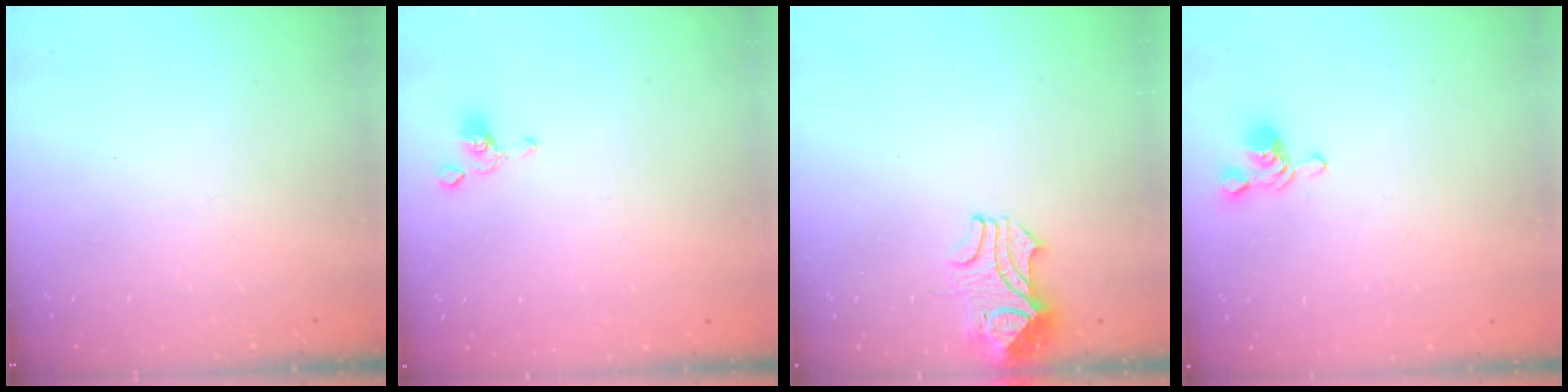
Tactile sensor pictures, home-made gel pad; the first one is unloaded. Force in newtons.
{"total": 2.3, "press": 2.2, "slide": 0.5}
{"total": 2.1, "press": 2.0, "slide": 0.7}
{"total": 1.3, "press": 1.1, "slide": 0.8}